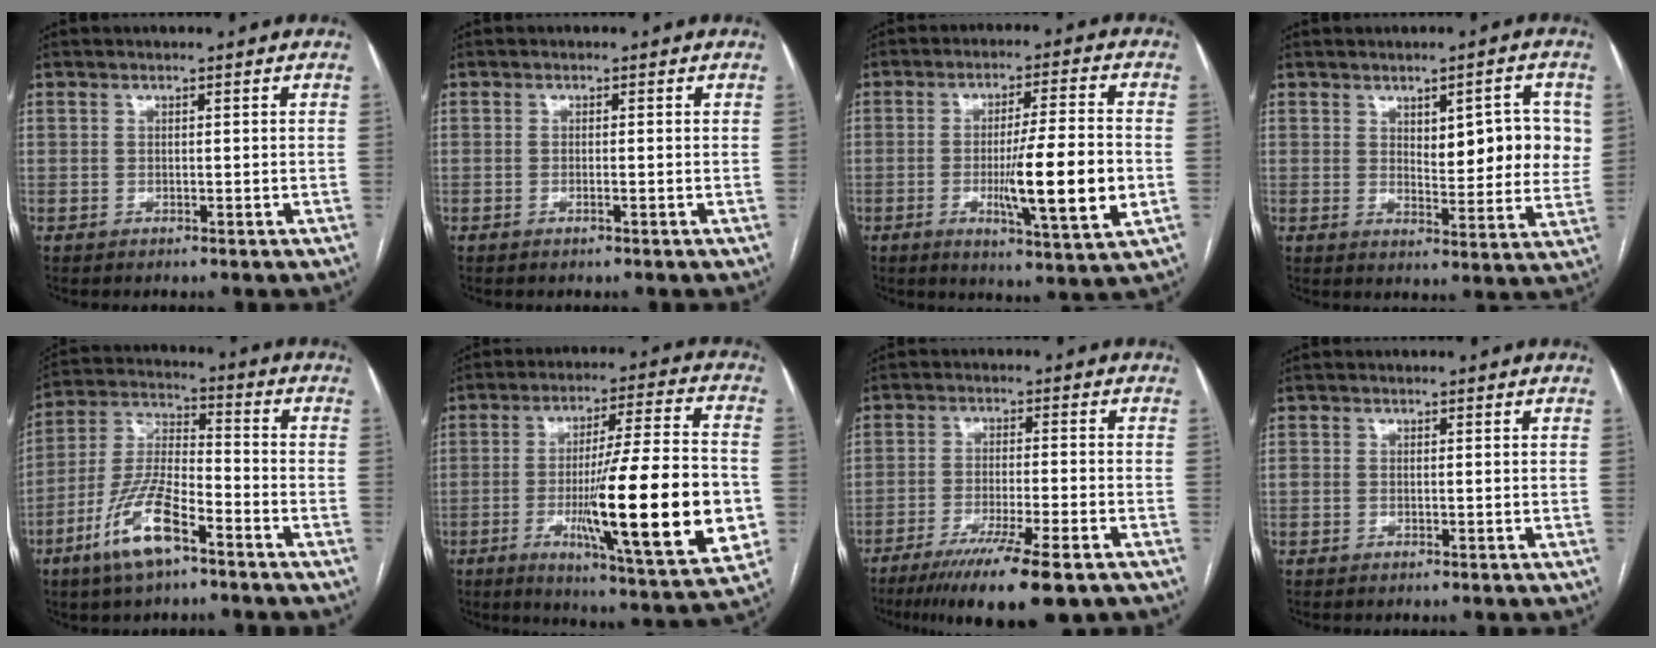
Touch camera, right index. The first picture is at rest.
{"total": 0.6, "force": [-0.3, 0.0, 0.5], "torque": [-0.014, -0.001, -0.004]}
{"total": 13.1, "force": [-2.6, 0.4, 12.9], "torque": [-0.206, -0.017, -0.043]}
{"total": 9.6, "force": [2.5, 3.4, 8.6], "torque": [-0.103, 0.006, 0.038]}
{"total": 12.4, "force": [-6.9, 3.3, 9.8], "torque": [-0.209, -0.004, -0.130]}
{"total": 23.7, "force": [-4.9, 1.6, 23.1], "torque": [-0.328, -0.018, -0.072]}
{"total": 13.7, "force": [-9.5, 0.8, 9.9], "torque": [-0.153, -0.036, -0.149]}
{"total": 0.8, "force": [-0.2, 0.6, 0.5], "torque": [-0.010, 0.006, -0.001]}